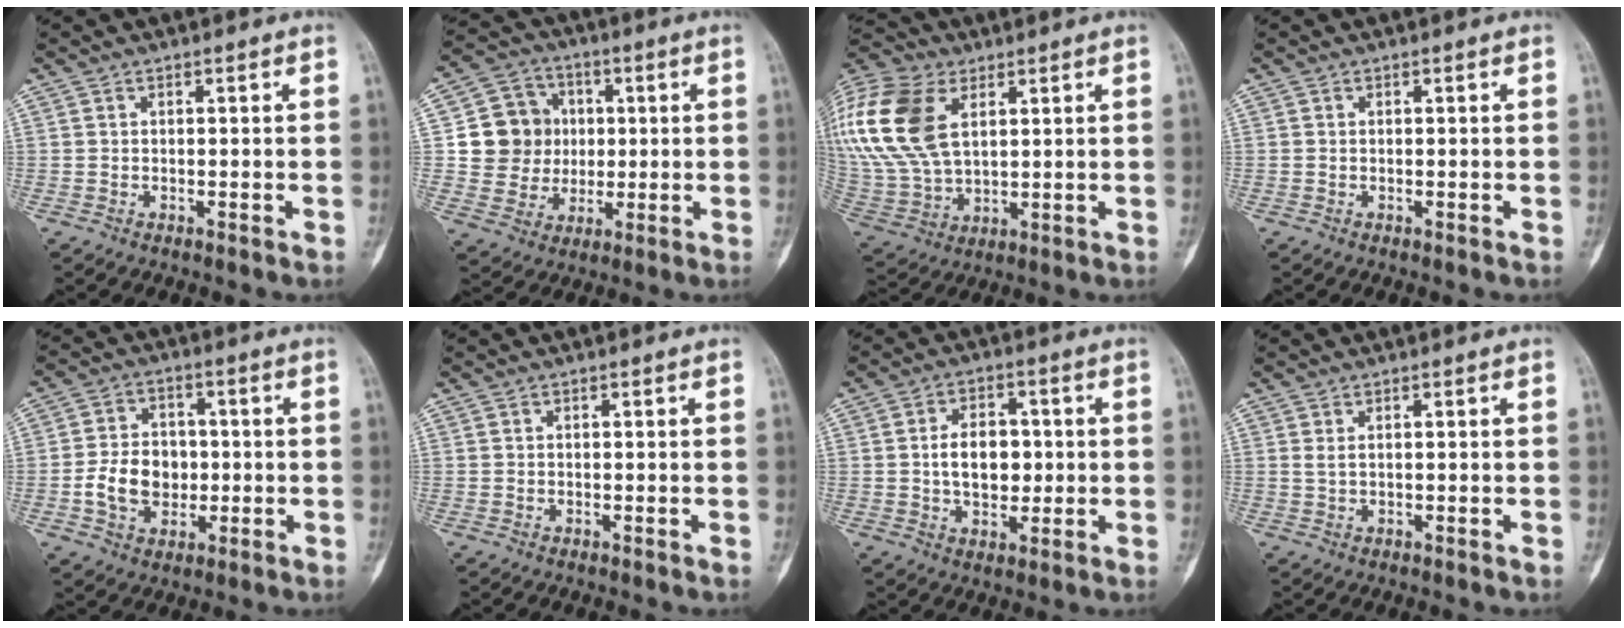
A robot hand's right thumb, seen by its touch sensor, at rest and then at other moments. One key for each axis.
{"total": 12.2, "fx": 1.3, "fy": 11.4, "fz": 4.1, "tx": -0.028, "ty": 0.010, "tz": 0.029}
{"total": 25.0, "fx": 8.5, "fy": 15.8, "fz": 17.5, "tx": -0.421, "ty": 0.013, "tz": 0.168}
{"total": 0.0}
{"total": 9.7, "fx": -1.4, "fy": 7.5, "fz": 6.0, "tx": -0.082, "ty": 0.016, "tz": -0.024}
{"total": 0.0}
{"total": 8.2, "fx": 0.1, "fy": 5.5, "fz": 6.2, "tx": -0.077, "ty": 0.005, "tz": 0.001}
{"total": 1.0, "fx": 0.4, "fy": 0.3, "fz": 0.8, "tx": -0.021, "ty": 0.005, "tz": 0.012}